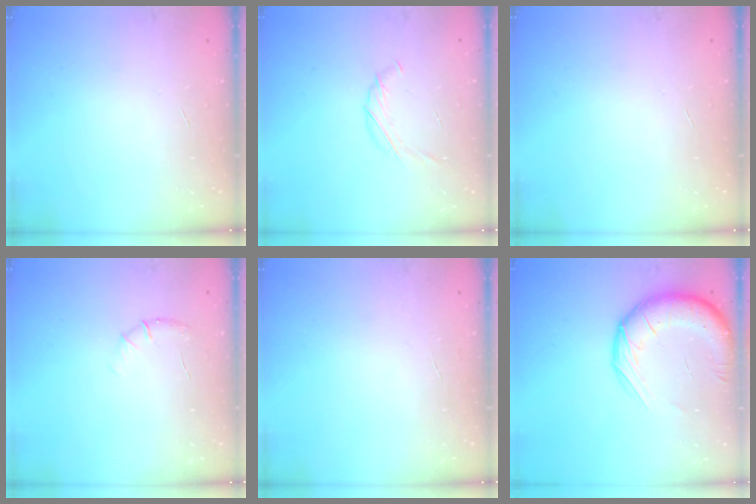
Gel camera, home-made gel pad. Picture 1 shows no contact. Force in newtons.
{"total": 7.1, "press": 7.0, "slide": 0.8}
{"total": 0.0}
{"total": 5.5, "press": 5.2, "slide": 1.6}
{"total": 0.0}
{"total": 15.8, "press": 15.3, "slide": 3.9}